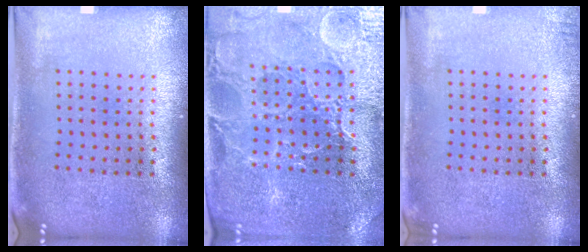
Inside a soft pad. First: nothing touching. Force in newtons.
{"total": 3.3, "press": 3.2, "slide": 0.5}
{"total": 0.9, "press": 0.9, "slide": 0.2}